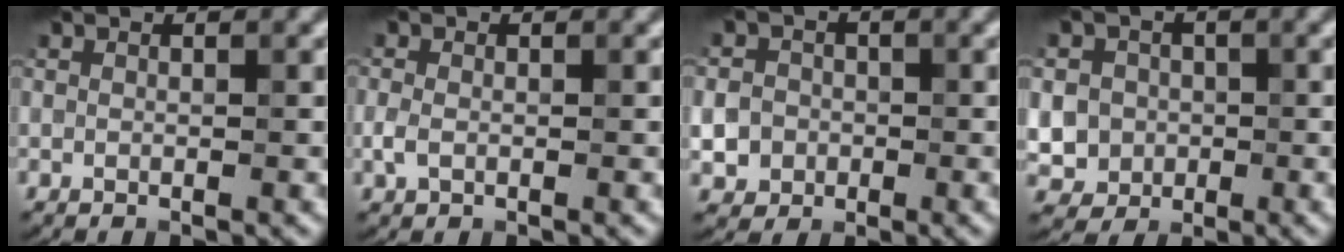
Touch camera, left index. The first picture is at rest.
{"total": 1.4, "force": [-0.4, 1.0, 0.9], "torque": [-0.022, 0.002, -0.011]}
{"total": 6.3, "force": [-1.6, 5.8, 1.9], "torque": [-0.028, -0.001, -0.057]}
{"total": 6.6, "force": [-0.5, 6.3, 1.9], "torque": [-0.035, 0.011, -0.027]}